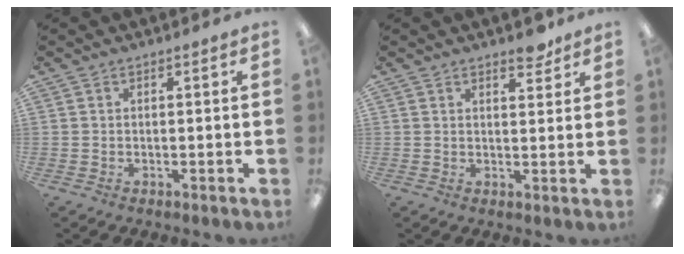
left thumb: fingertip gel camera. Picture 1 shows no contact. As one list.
[{"total": 4.0, "force": [3.3, 1.6, 1.7], "torque": [-0.006, -0.019, 0.054]}]